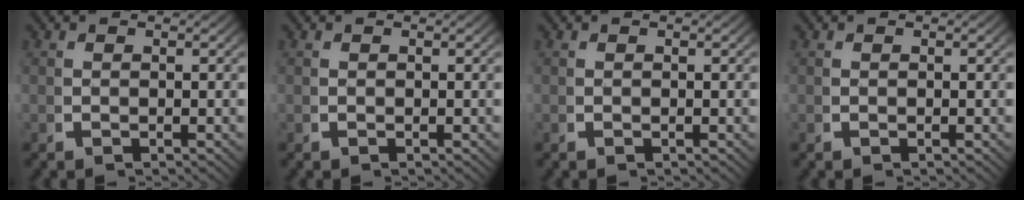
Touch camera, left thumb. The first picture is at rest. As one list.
[{"total": 0.0}, {"total": 0.0}, {"total": 0.0}]